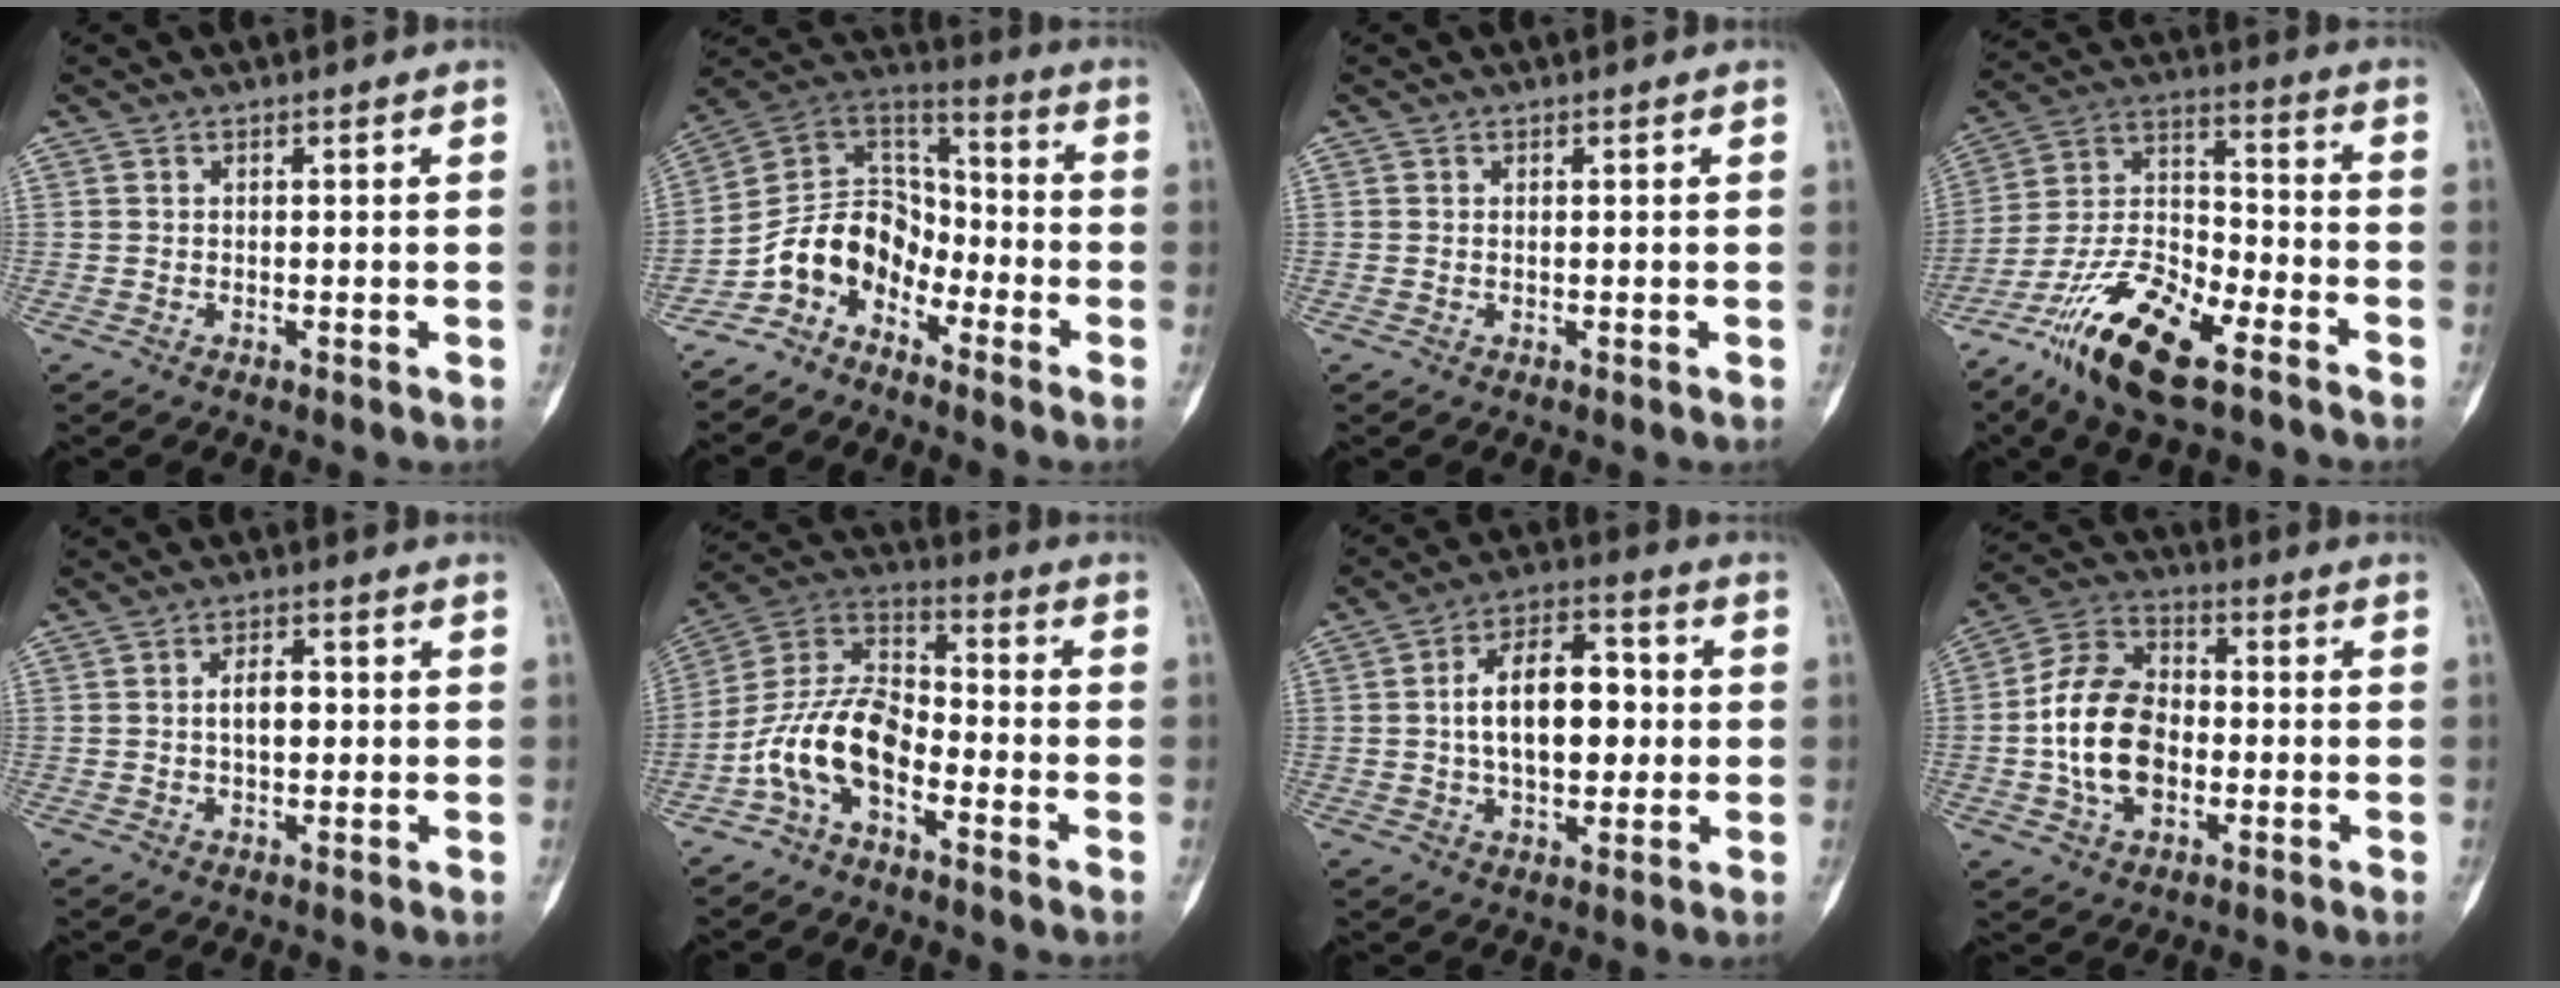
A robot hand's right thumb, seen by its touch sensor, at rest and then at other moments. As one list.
[{"total": 12.0, "force": [-7.4, 8.0, 4.8], "torque": [-0.063, 0.097, -0.157]}, {"total": 0.0}, {"total": 18.3, "force": [-11.5, 6.7, 12.6], "torque": [-0.232, 0.067, -0.212]}, {"total": 4.5, "force": [0.2, 2.5, 3.8], "torque": [-0.057, 0.007, 0.000]}, {"total": 13.0, "force": [-5.4, 7.1, 9.5], "torque": [-0.179, 0.064, -0.113]}, {"total": 14.4, "force": [0.6, 8.2, 11.8], "torque": [-0.167, 0.023, 0.005]}, {"total": 15.1, "force": [-2.1, 10.2, 11.0], "torque": [-0.191, 0.028, -0.040]}]